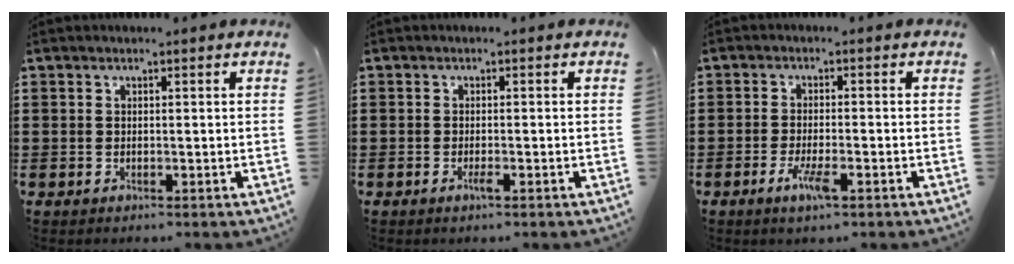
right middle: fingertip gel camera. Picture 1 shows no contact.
{"total": 1.2, "force": [-0.6, 0.2, 1.0], "torque": [-0.019, -0.003, -0.011]}
{"total": 3.8, "force": [-1.9, 0.7, 3.2], "torque": [-0.071, -0.008, -0.039]}